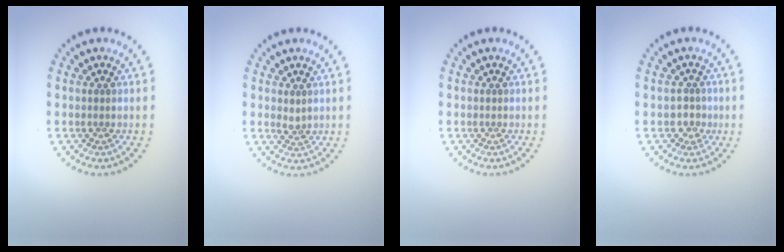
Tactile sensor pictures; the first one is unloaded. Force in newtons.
{"total": 0.9, "press": 0.7, "slide": 0.5}
{"total": 0.0}
{"total": 1.5, "press": 1.3, "slide": 0.8}